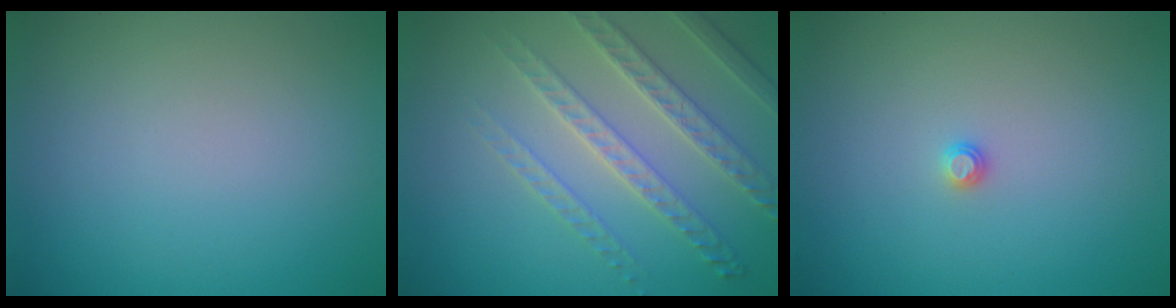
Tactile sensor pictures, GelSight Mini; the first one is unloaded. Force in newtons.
{"total": 4.1, "press": 3.8, "slide": 1.5}
{"total": 0.6, "press": 0.6, "slide": 0.2}